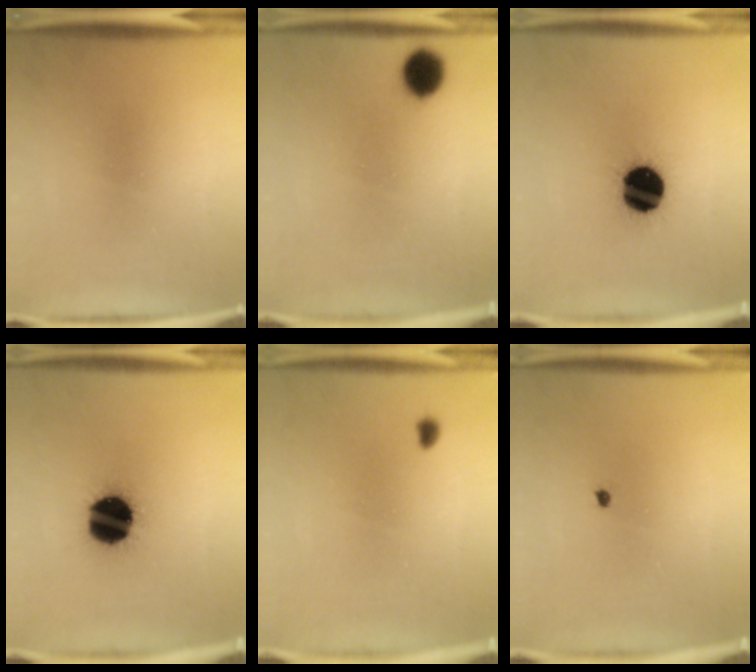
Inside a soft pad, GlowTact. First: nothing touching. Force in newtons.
{"total": 6.0}
{"total": 16.8}
{"total": 19.9}
{"total": 0.9}
{"total": 0.5}